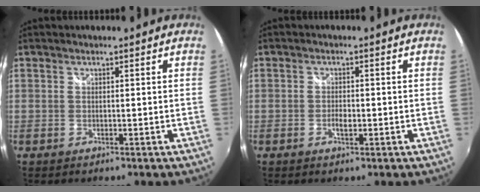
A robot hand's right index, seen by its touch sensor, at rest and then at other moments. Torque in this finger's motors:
{"motor_torque": [0.02, -0.01, 0.05, 0.01]}